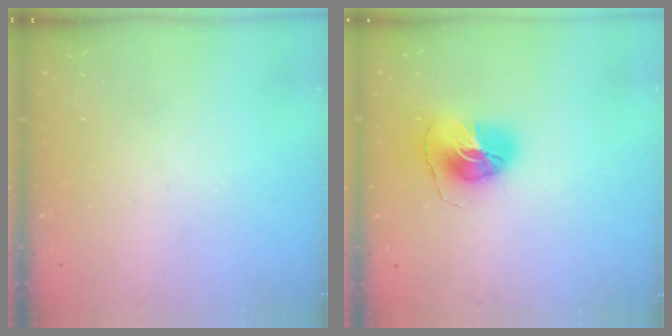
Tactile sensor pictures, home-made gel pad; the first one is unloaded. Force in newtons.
{"total": 8.7, "press": 8.7, "slide": 0.7}